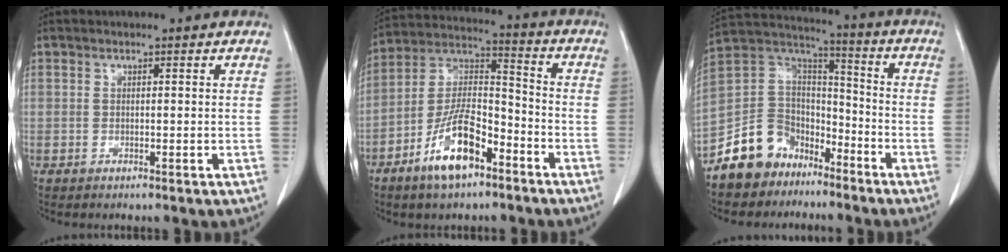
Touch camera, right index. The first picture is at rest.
{"total": 12.5, "force": [-7.0, 4.7, 9.2], "torque": [-0.187, 0.011, -0.125]}
{"total": 11.8, "force": [-8.1, 8.2, 2.5], "torque": [-0.059, 0.064, -0.149]}